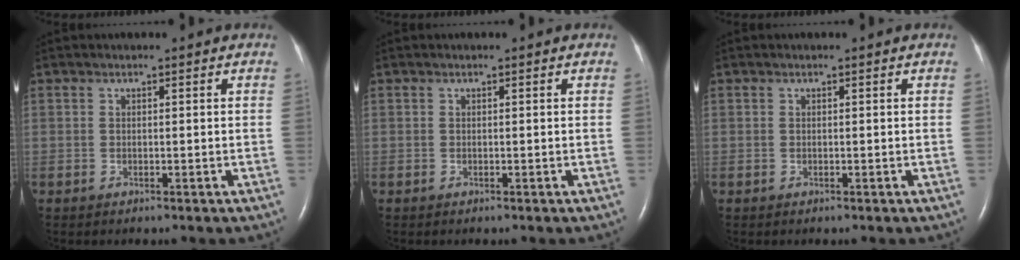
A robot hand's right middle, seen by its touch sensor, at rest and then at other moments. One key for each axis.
{"total": 0.0}
{"total": 0.0}